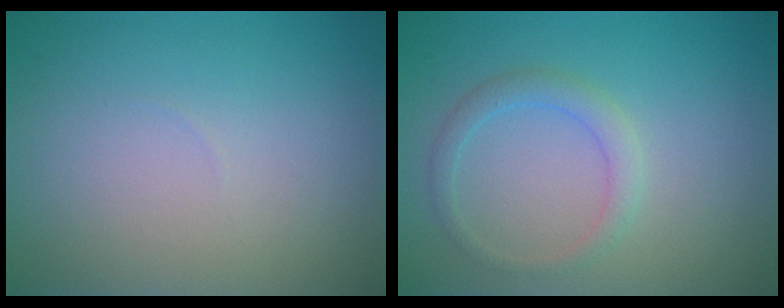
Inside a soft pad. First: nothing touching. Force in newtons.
{"total": 1.8, "press": 1.8, "slide": 0.0}